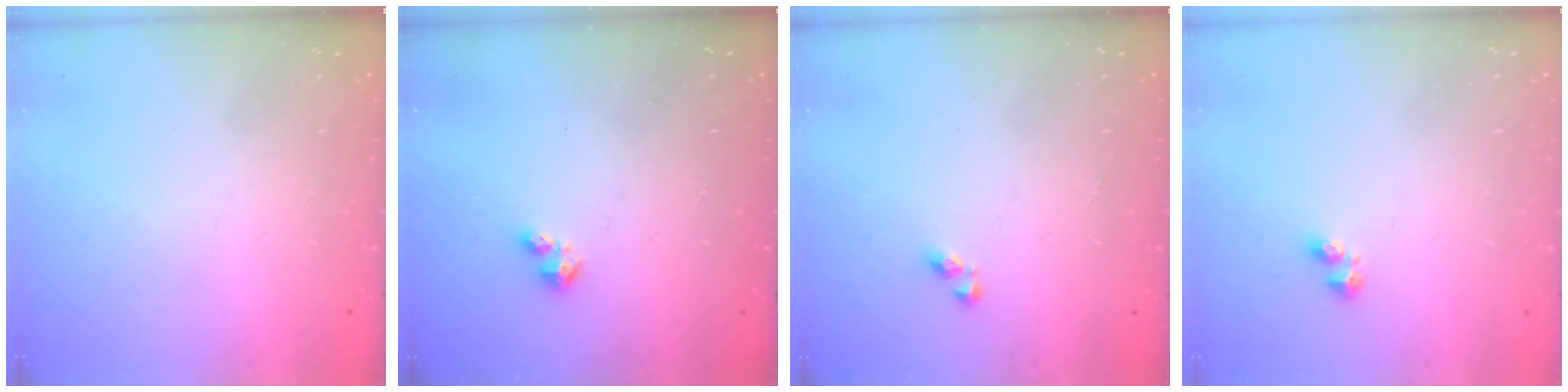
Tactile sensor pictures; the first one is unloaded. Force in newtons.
{"total": 1.6, "press": 1.6, "slide": 0.4}
{"total": 3.9, "press": 3.8, "slide": 0.7}
{"total": 2.2, "press": 2.2, "slide": 0.5}